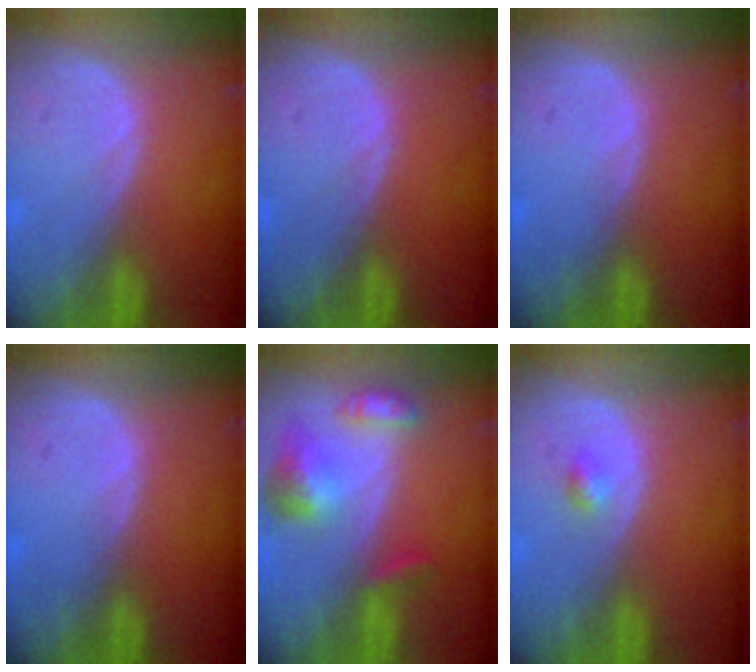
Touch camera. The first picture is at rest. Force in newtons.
{"total": 0.0}
{"total": 0.0}
{"total": 0.0}
{"total": 7.0, "press": 6.6, "slide": 2.5}
{"total": 1.5, "press": 1.5, "slide": 0.3}